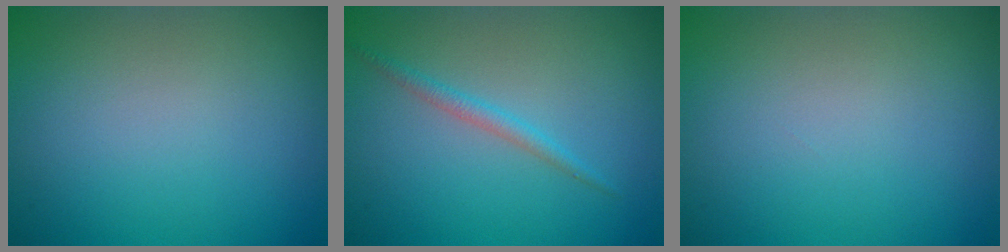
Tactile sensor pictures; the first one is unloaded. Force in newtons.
{"total": 1.4, "press": 1.4, "slide": 0.1}
{"total": 0.0}